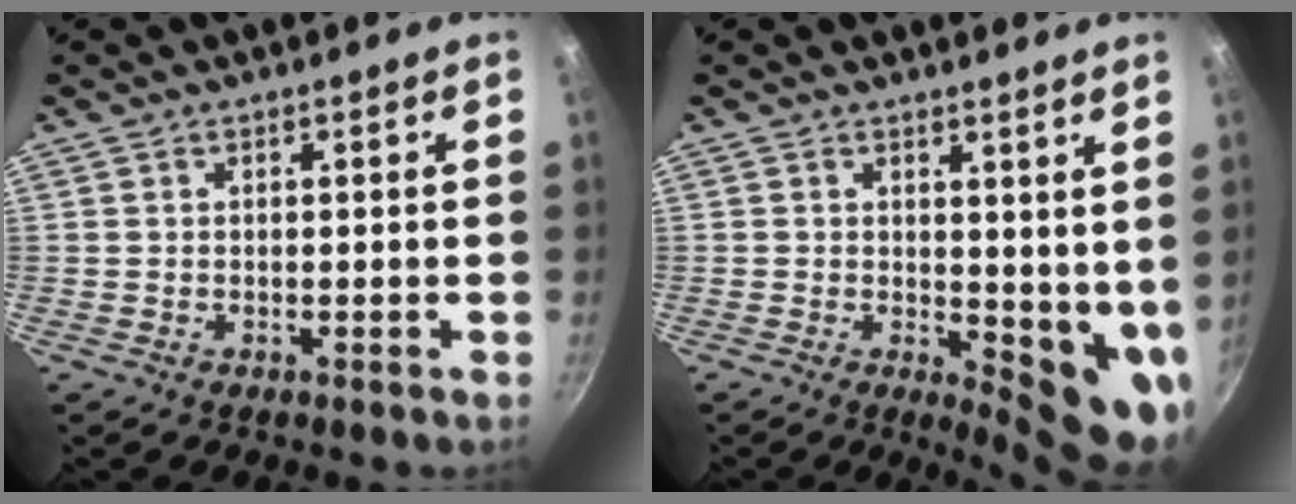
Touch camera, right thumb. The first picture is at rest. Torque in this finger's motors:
{"motor_torque": [-0.16, 1.20, 1.92, -0.26, 0.11]}